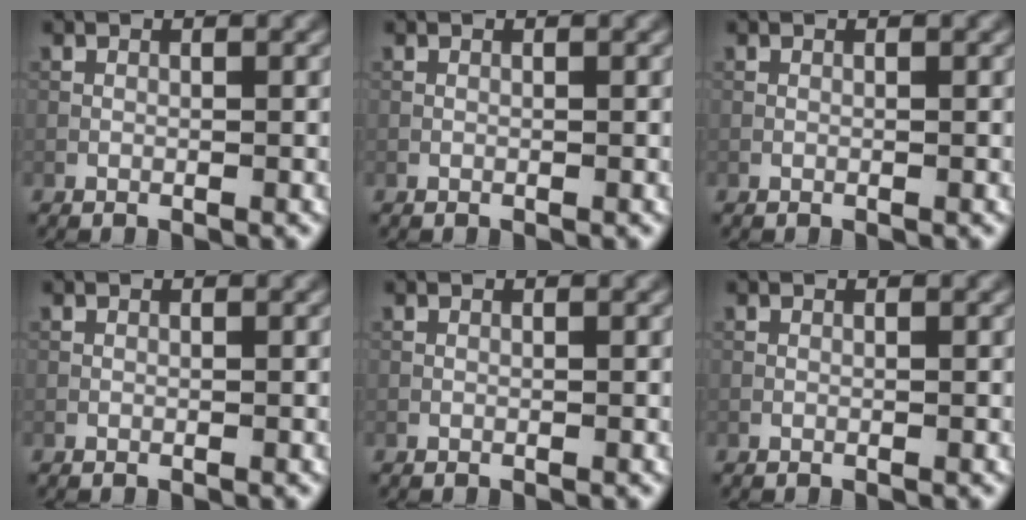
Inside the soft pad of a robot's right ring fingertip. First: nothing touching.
{"total": 0.0}
{"total": 0.0}
{"total": 0.0}
{"total": 0.0}
{"total": 0.0}